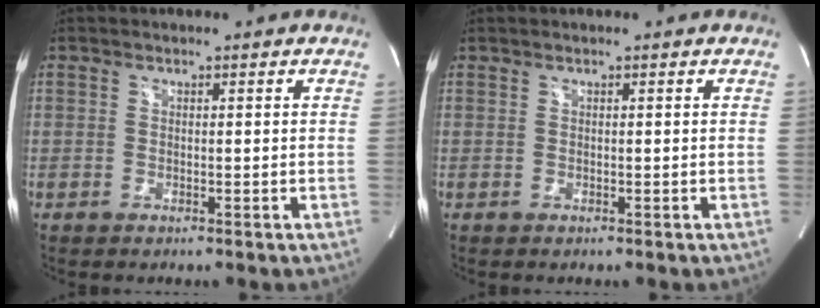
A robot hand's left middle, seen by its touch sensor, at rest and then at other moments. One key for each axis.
{"total": 0.0}